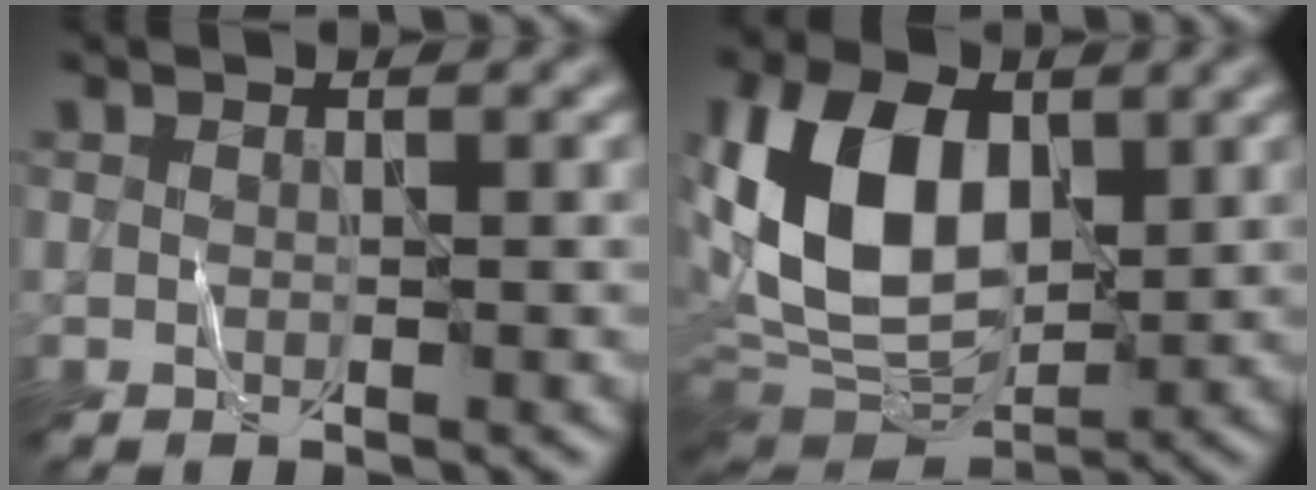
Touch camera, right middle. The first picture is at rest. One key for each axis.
{"total": 11.6, "fx": 2.3, "fy": 7.6, "fz": 8.4, "tx": -0.181, "ty": 0.002, "tz": 0.037}